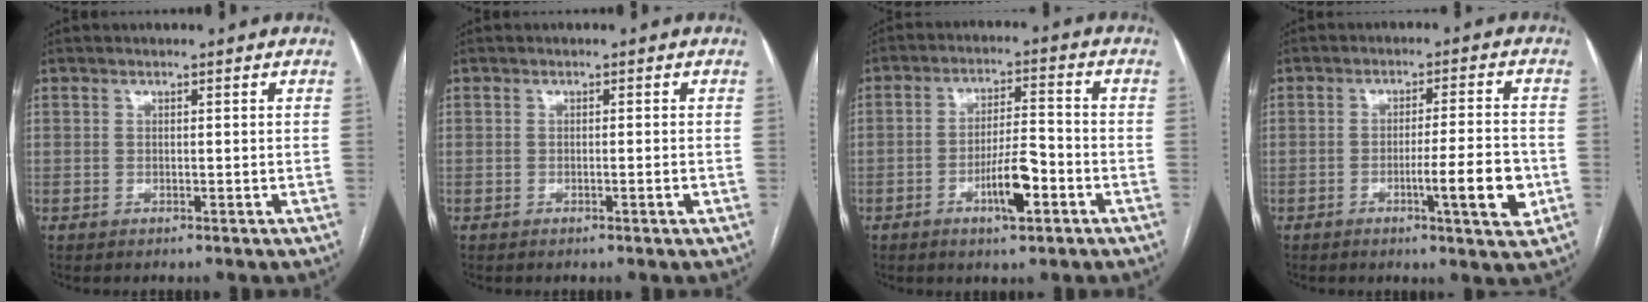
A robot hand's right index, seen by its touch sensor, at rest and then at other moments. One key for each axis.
{"total": 0.9, "fx": -0.4, "fy": -0.1, "fz": 0.7, "tx": -0.013, "ty": 0.000, "tz": -0.004}
{"total": 7.3, "fx": -3.3, "fy": 1.4, "fz": 6.3, "tx": -0.118, "ty": 0.002, "tz": -0.055}
{"total": 8.2, "fx": -2.7, "fy": 0.3, "fz": 7.7, "tx": -0.112, "ty": -0.006, "tz": -0.040}